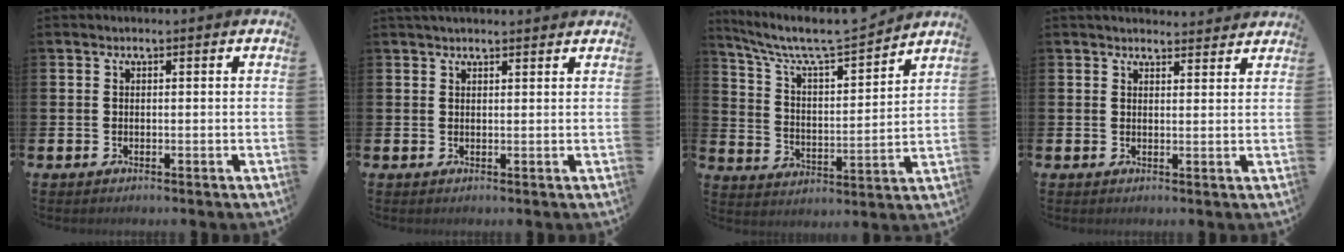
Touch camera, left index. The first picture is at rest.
{"total": 1.6, "force": [1.5, 0.3, 0.4], "torque": [-0.004, -0.001, 0.026]}
{"total": 8.5, "force": [7.8, 1.2, 3.0], "torque": [-0.093, -0.058, 0.132]}
{"total": 2.6, "force": [2.6, 0.5, 0.1], "torque": [0.000, -0.016, 0.046]}